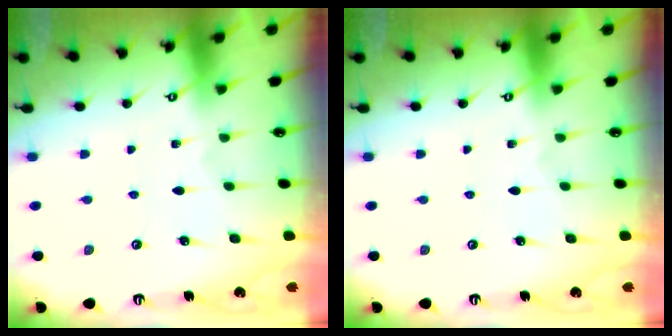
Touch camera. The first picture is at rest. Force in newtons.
{"total": 0.0}